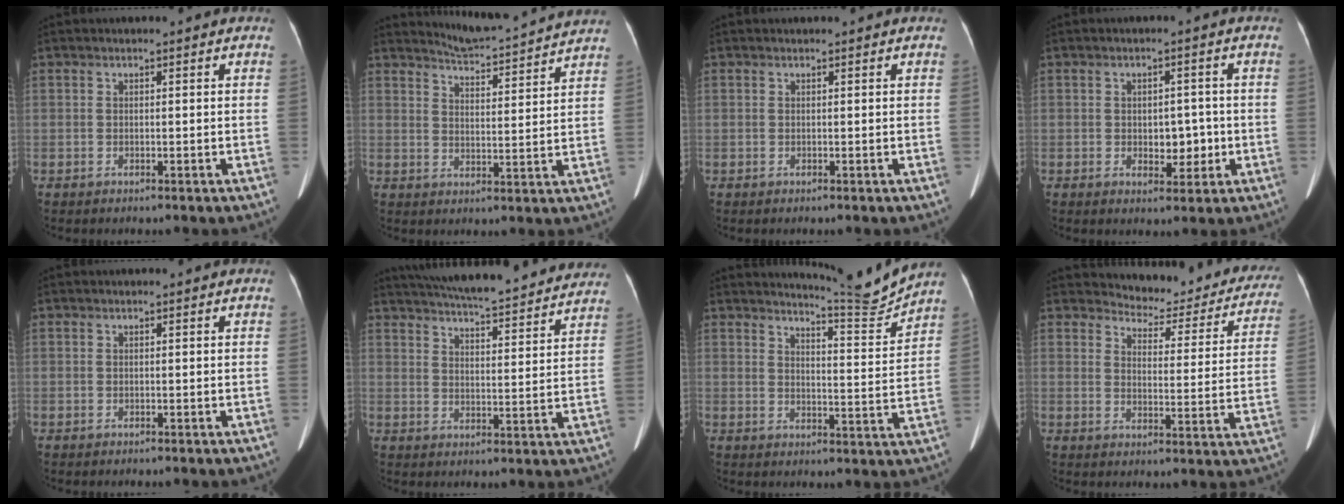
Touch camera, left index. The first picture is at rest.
{"total": 11.0, "force": [10.7, -0.4, 2.4], "torque": [-0.050, 0.003, 0.145]}
{"total": 0.6, "force": [0.6, 0.1, 0.1], "torque": [-0.004, 0.007, 0.009]}
{"total": 3.9, "force": [-0.7, 2.5, 2.9], "torque": [-0.034, -0.001, -0.004]}
{"total": 0.0}
{"total": 24.6, "force": [22.4, 3.2, 9.7], "torque": [-0.158, -0.015, 0.287]}
{"total": 7.6, "force": [7.3, -1.9, -0.2], "torque": [-0.022, -0.052, 0.108]}
{"total": 15.6, "force": [14.8, 4.0, 2.9], "torque": [-0.009, -0.048, 0.156]}